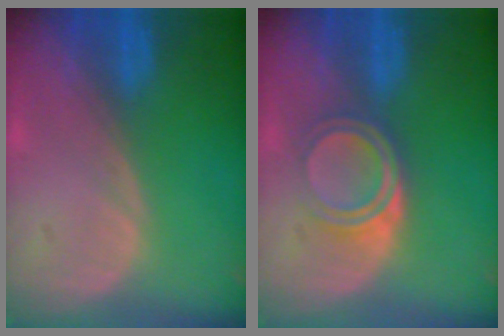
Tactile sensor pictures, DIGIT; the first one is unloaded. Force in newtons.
{"total": 5.2, "press": 4.5, "slide": 2.7}